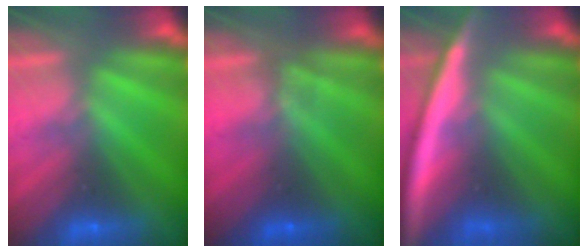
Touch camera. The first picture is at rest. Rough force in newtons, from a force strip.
{"total": 1.1}
{"total": 7.7}